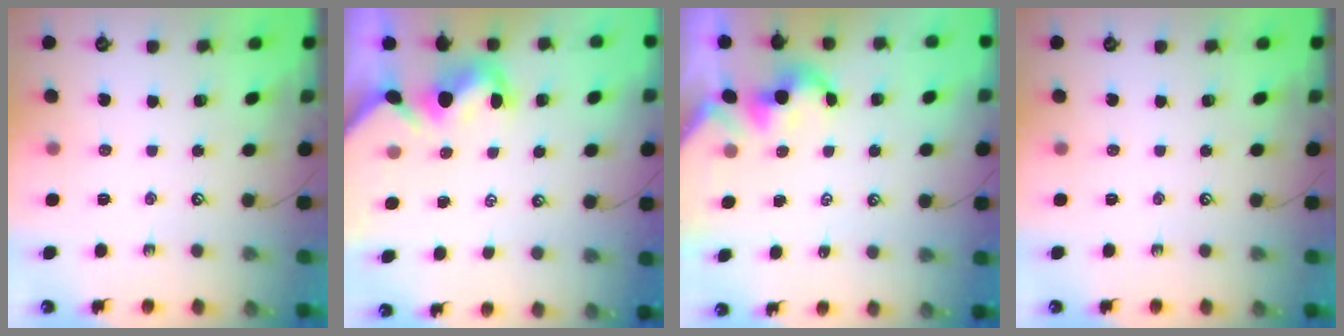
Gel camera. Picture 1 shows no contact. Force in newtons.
{"total": 2.1, "press": 1.9, "slide": 1.0}
{"total": 1.4, "press": 1.3, "slide": 0.3}
{"total": 0.0}